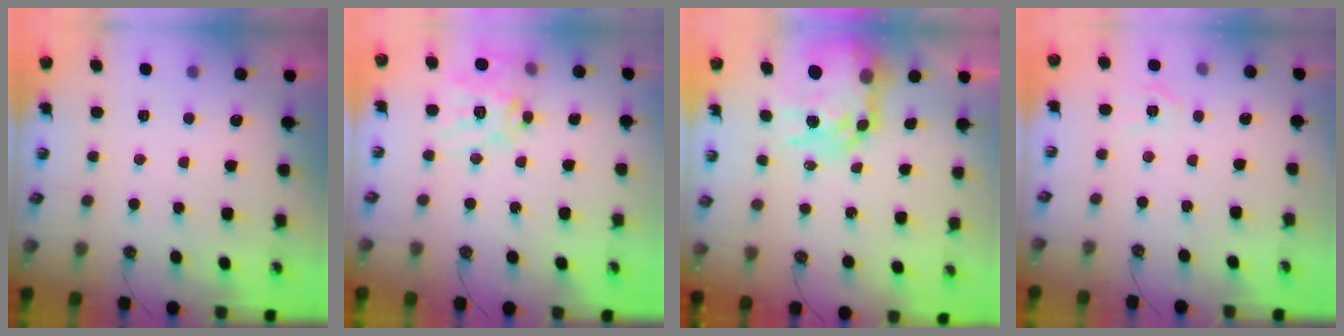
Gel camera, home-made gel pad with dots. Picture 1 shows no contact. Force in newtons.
{"total": 15.6, "press": 15.5, "slide": 1.5}
{"total": 11.9, "press": 11.9, "slide": 1.0}
{"total": 5.3, "press": 5.2, "slide": 0.5}